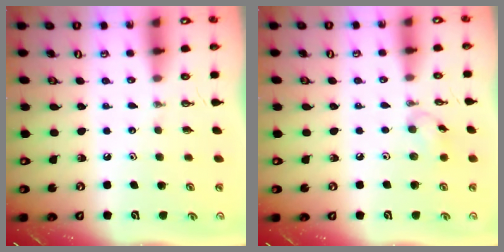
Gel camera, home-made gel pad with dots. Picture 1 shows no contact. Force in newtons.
{"total": 6.0, "press": 6.0, "slide": 0.8}